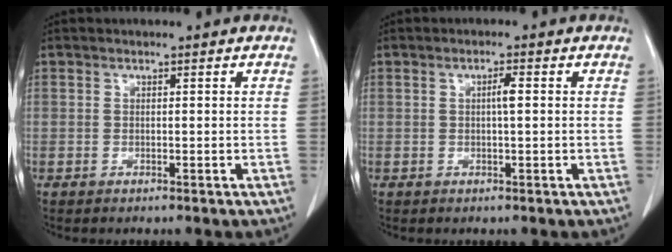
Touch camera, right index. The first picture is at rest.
{"total": 1.8, "force": [0.2, 0.1, 1.8], "torque": [-0.030, 0.003, 0.002]}